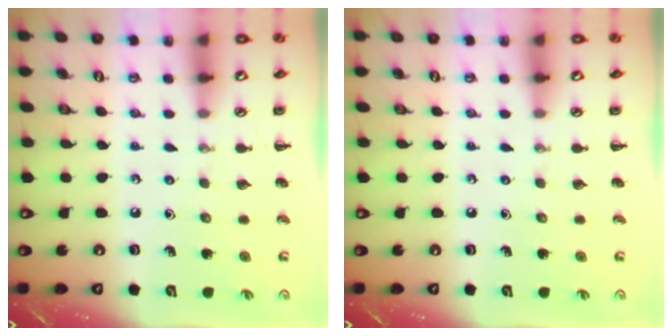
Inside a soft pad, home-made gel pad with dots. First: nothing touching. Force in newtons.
{"total": 0.0}